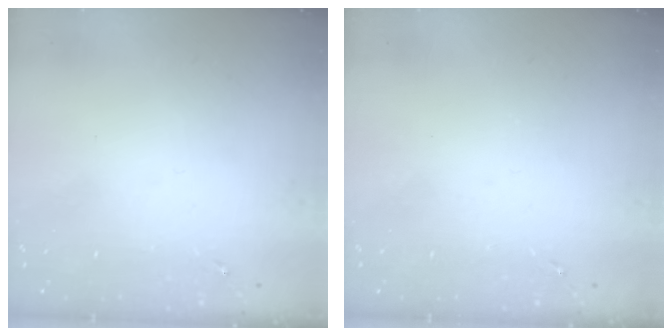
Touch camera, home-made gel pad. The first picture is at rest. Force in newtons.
{"total": 0.0}